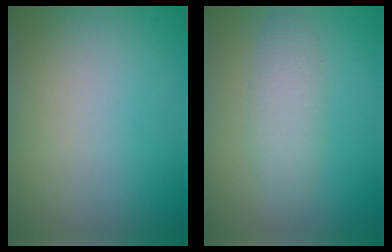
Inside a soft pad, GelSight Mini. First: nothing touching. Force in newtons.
{"total": 2.7, "press": 2.7, "slide": 0.1}